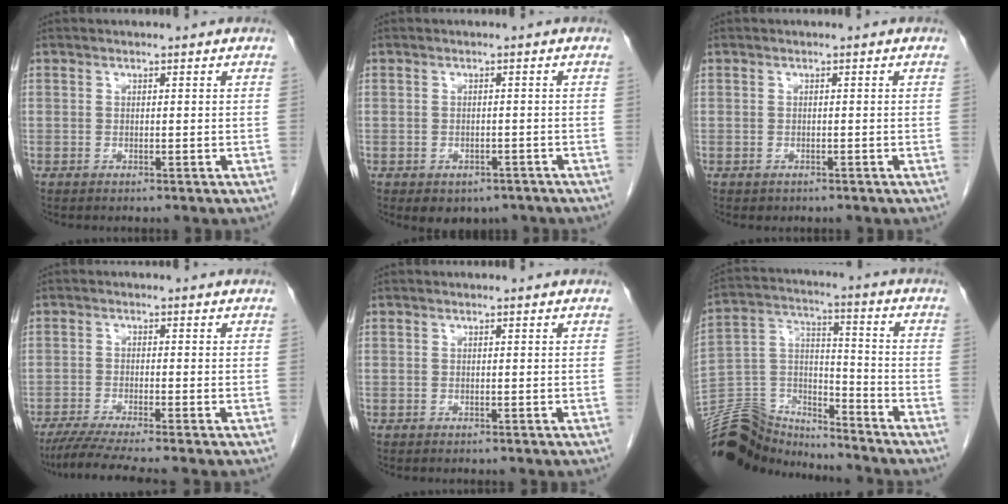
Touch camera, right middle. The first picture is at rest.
{"total": 4.8, "force": [-3.5, 3.0, 1.5], "torque": [-0.009, 0.006, -0.039]}
{"total": 0.5, "force": [-0.3, 0.4, 0.1], "torque": [-0.011, 0.001, -0.002]}
{"total": 6.6, "force": [-5.4, -1.0, 3.6], "torque": [-0.056, -0.022, -0.092]}
{"total": 0.0}
{"total": 15.2, "force": [-14.8, 2.9, 2.2], "torque": [-0.051, 0.038, -0.266]}